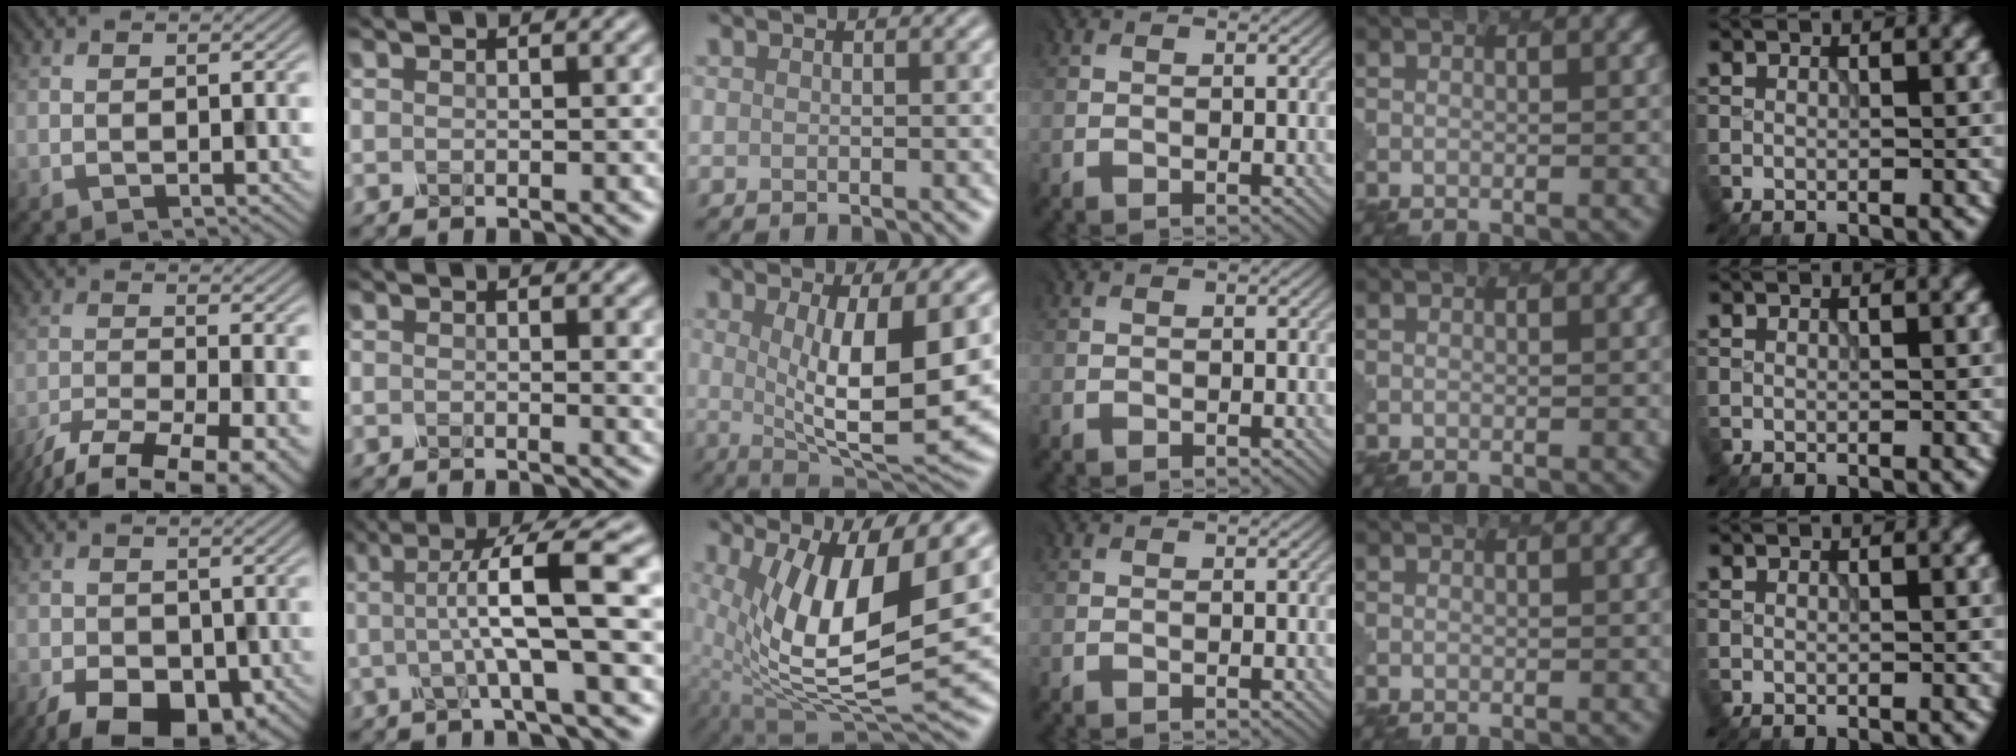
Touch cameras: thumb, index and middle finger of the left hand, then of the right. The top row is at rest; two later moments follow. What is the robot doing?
{"motion": "dispense", "object": "oil cruet"}